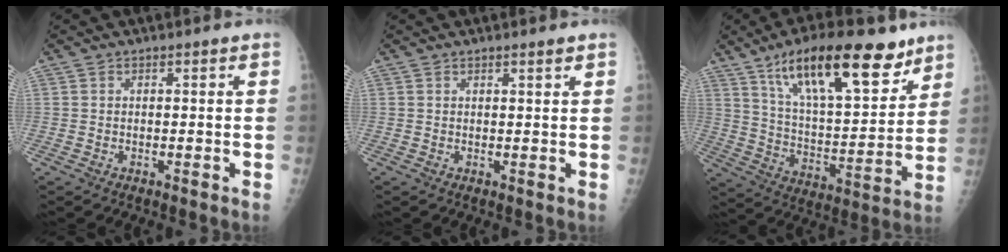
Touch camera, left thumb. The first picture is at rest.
{"total": 1.2, "force": [0.9, 0.0, 0.7], "torque": [-0.009, -0.006, 0.014]}
{"total": 23.0, "force": [14.3, 8.0, 16.1], "torque": [-0.229, -0.053, 0.243]}